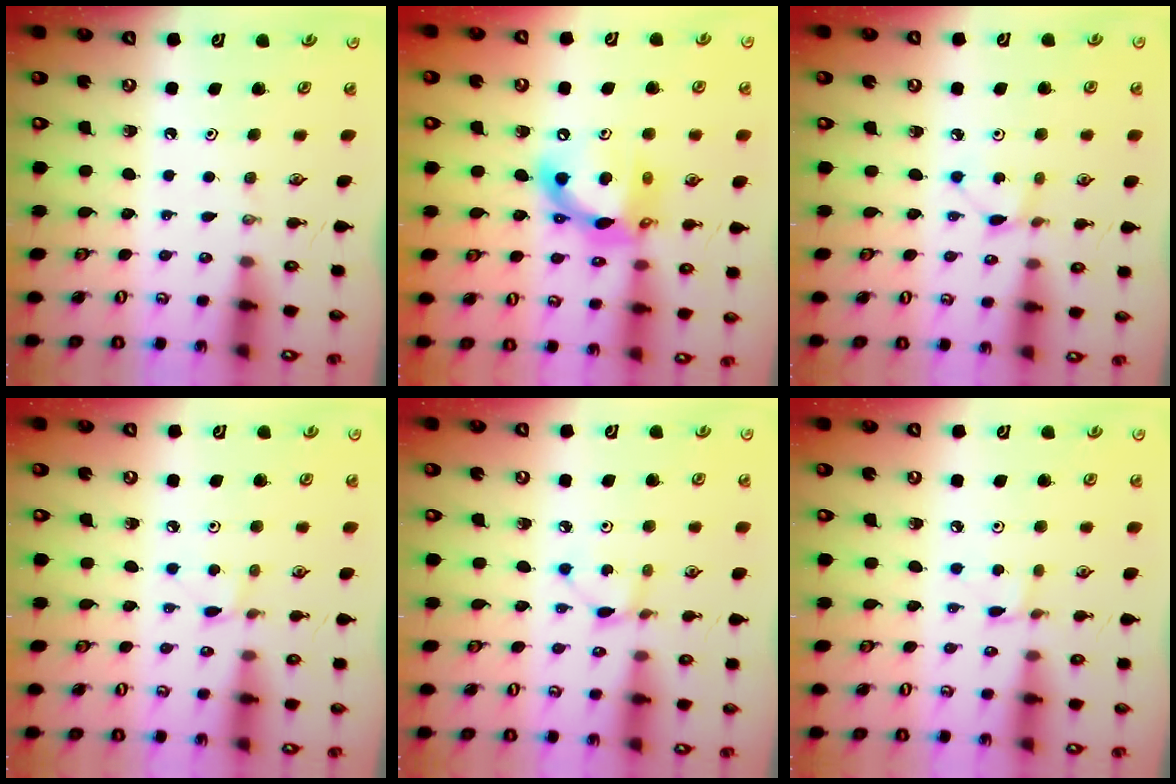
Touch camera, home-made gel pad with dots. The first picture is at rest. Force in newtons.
{"total": 12.7, "press": 12.6, "slide": 1.5}
{"total": 2.2, "press": 2.1, "slide": 0.3}
{"total": 2.8, "press": 2.7, "slide": 0.4}
{"total": 2.1, "press": 2.1, "slide": 0.3}
{"total": 1.2, "press": 1.2, "slide": 0.1}